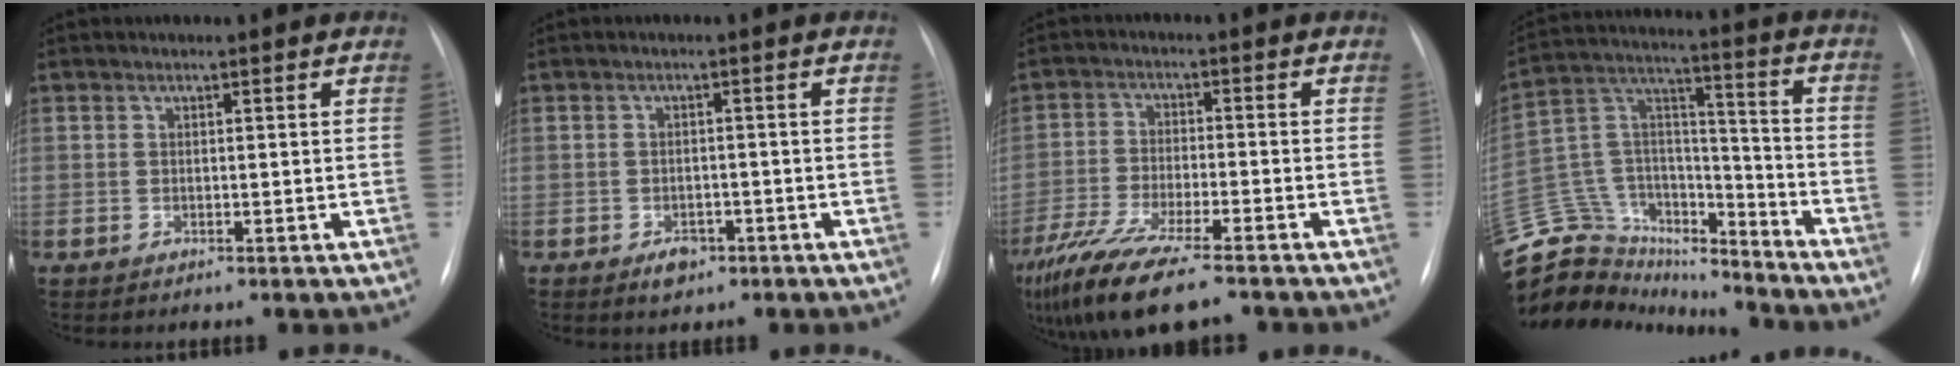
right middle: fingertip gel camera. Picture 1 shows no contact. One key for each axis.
{"total": 2.6, "fx": -1.6, "fy": 1.7, "fz": 1.2, "tx": -0.014, "ty": 0.003, "tz": -0.016}
{"total": 13.5, "fx": -10.2, "fy": 2.0, "fz": 8.7, "tx": -0.171, "ty": -0.037, "tz": -0.176}
{"total": 27.7, "fx": -24.5, "fy": 9.9, "fz": 8.3, "tx": -0.242, "ty": 0.032, "tz": -0.392}